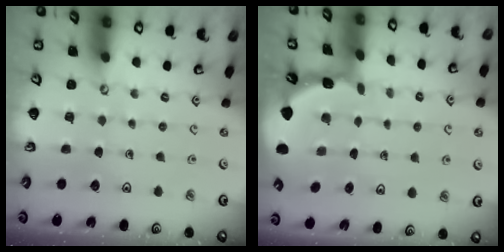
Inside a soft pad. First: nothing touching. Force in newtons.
{"total": 1.8, "press": 1.8, "slide": 0.1}